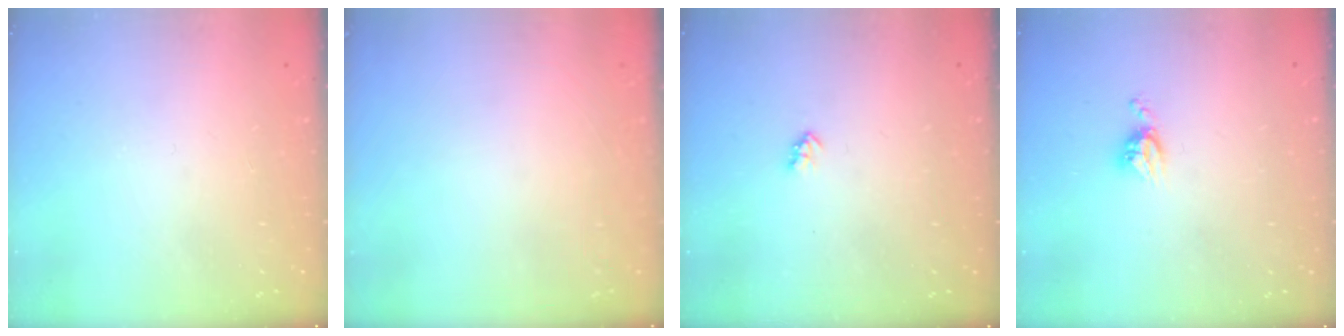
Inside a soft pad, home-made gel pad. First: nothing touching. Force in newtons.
{"total": 0.0}
{"total": 2.0, "press": 2.0, "slide": 0.3}
{"total": 4.7, "press": 4.7, "slide": 0.5}